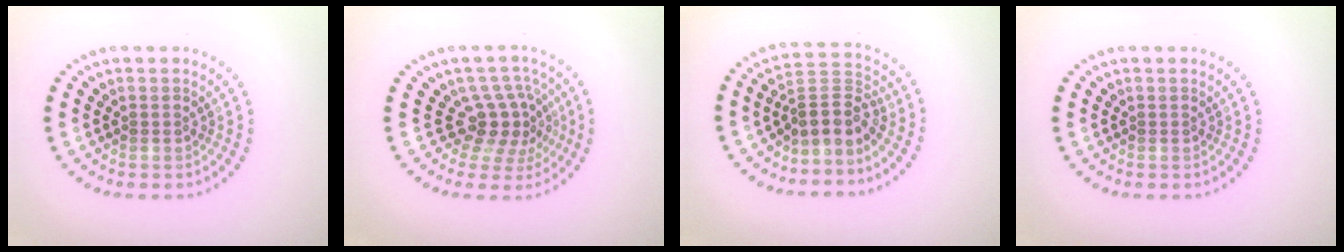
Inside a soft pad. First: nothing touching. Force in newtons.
{"total": 3.6, "press": 2.6, "slide": 2.5}
{"total": 3.3, "press": 2.4, "slide": 2.2}
{"total": 0.0}